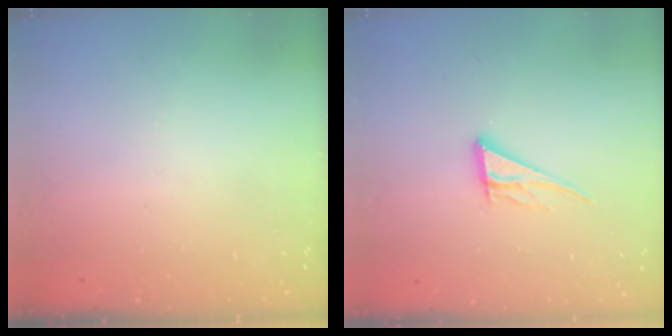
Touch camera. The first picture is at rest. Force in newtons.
{"total": 9.3, "press": 9.2, "slide": 0.9}